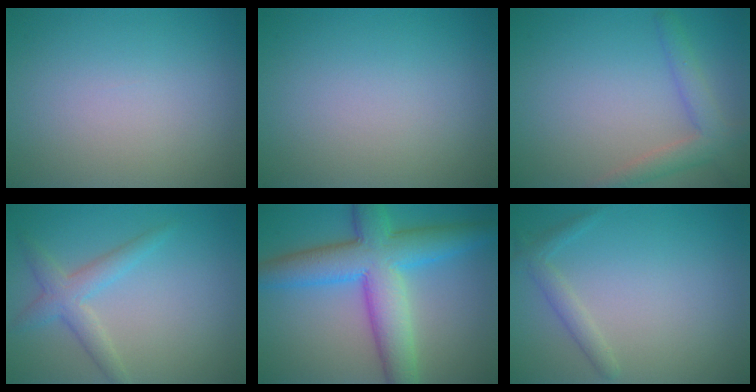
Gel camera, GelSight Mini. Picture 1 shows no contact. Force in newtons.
{"total": 0.0}
{"total": 2.9, "press": 2.9, "slide": 0.2}
{"total": 2.8, "press": 2.8, "slide": 0.1}
{"total": 9.2, "press": 9.2, "slide": 0.2}
{"total": 1.5, "press": 1.5, "slide": 0.1}